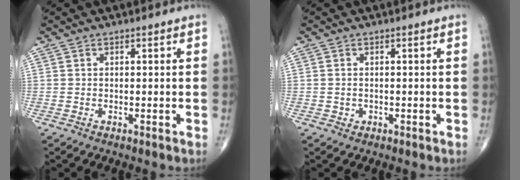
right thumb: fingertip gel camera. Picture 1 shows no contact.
{"total": 0.9, "force": [-0.2, 0.8, 0.3], "torque": [-0.003, 0.002, 0.000]}